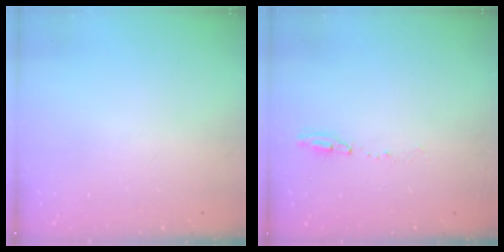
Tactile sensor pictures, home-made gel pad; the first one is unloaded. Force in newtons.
{"total": 5.7, "press": 5.7, "slide": 0.7}